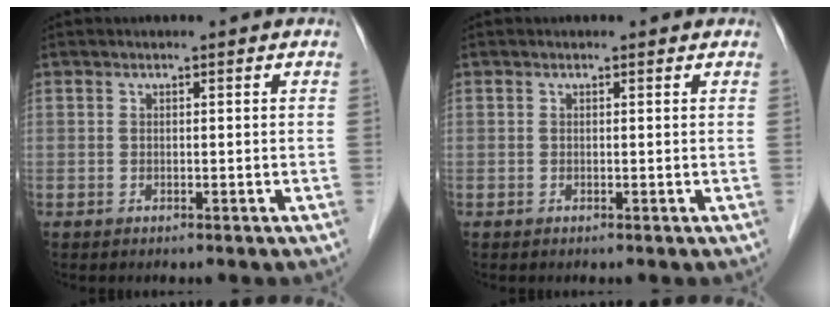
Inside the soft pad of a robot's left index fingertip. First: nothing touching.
{"total": 0.7, "force": [0.5, 0.6, 0.1], "torque": [-0.004, 0.003, 0.000]}